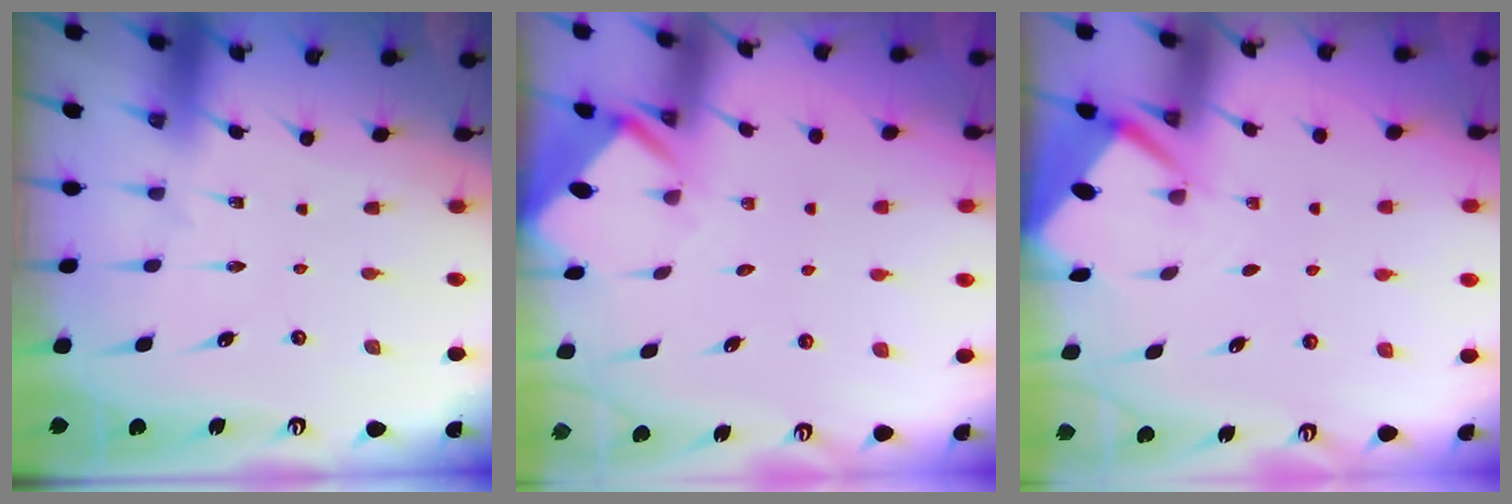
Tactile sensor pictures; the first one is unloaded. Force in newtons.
{"total": 3.4, "press": 3.4, "slide": 0.1}
{"total": 2.6, "press": 2.6, "slide": 0.1}